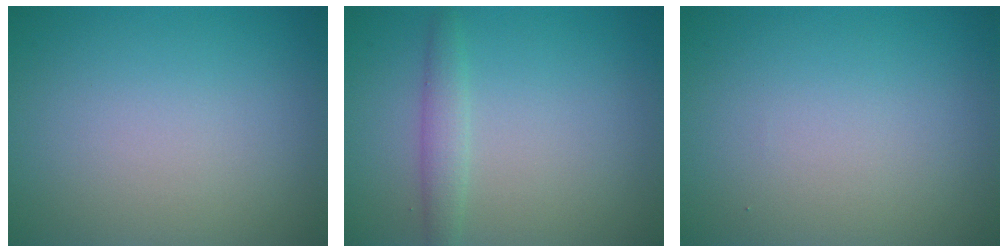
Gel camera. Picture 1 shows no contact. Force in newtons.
{"total": 1.9, "press": 1.9, "slide": 0.0}
{"total": 0.0}